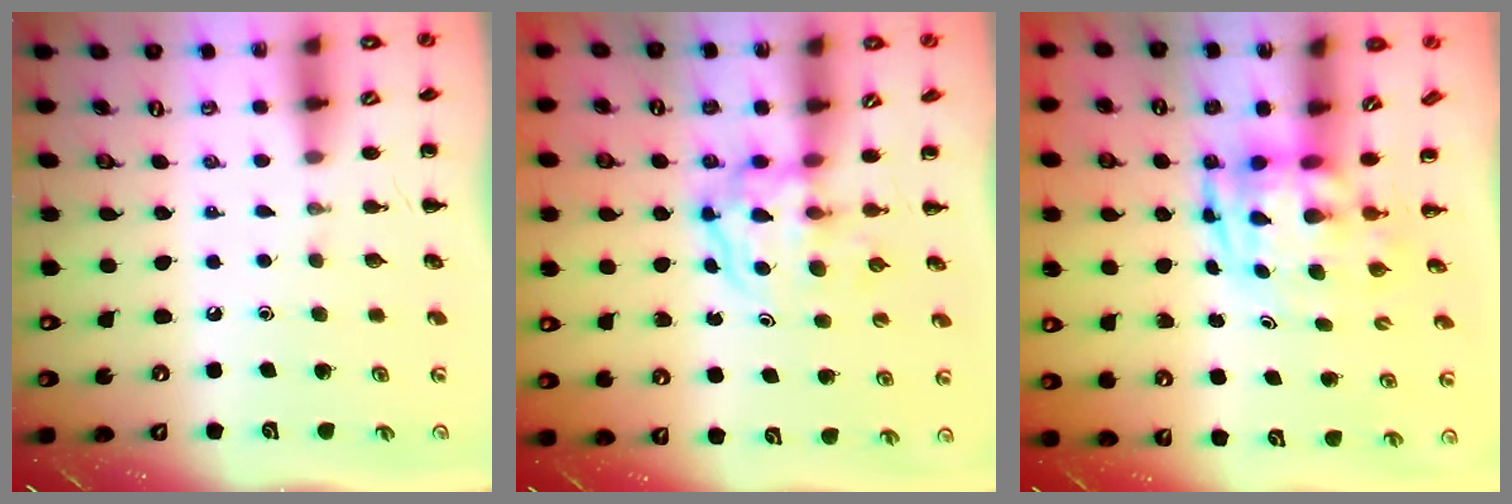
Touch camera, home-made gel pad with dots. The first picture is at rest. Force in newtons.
{"total": 3.9, "press": 3.9, "slide": 0.4}
{"total": 3.2, "press": 3.1, "slide": 0.8}